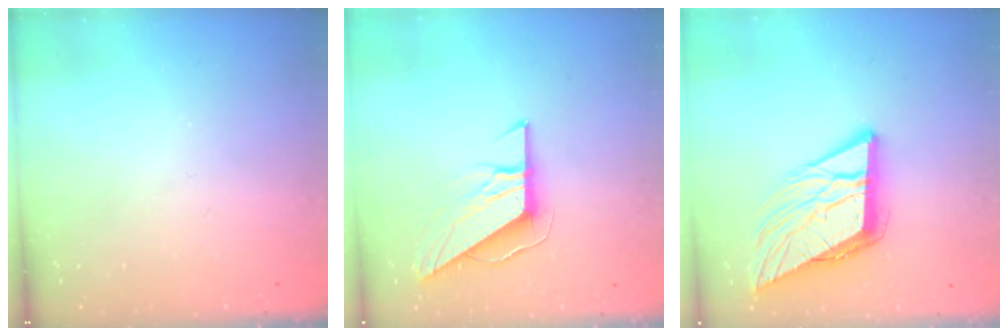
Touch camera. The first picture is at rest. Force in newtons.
{"total": 8.8, "press": 8.8, "slide": 0.4}
{"total": 13.2, "press": 13.0, "slide": 2.6}